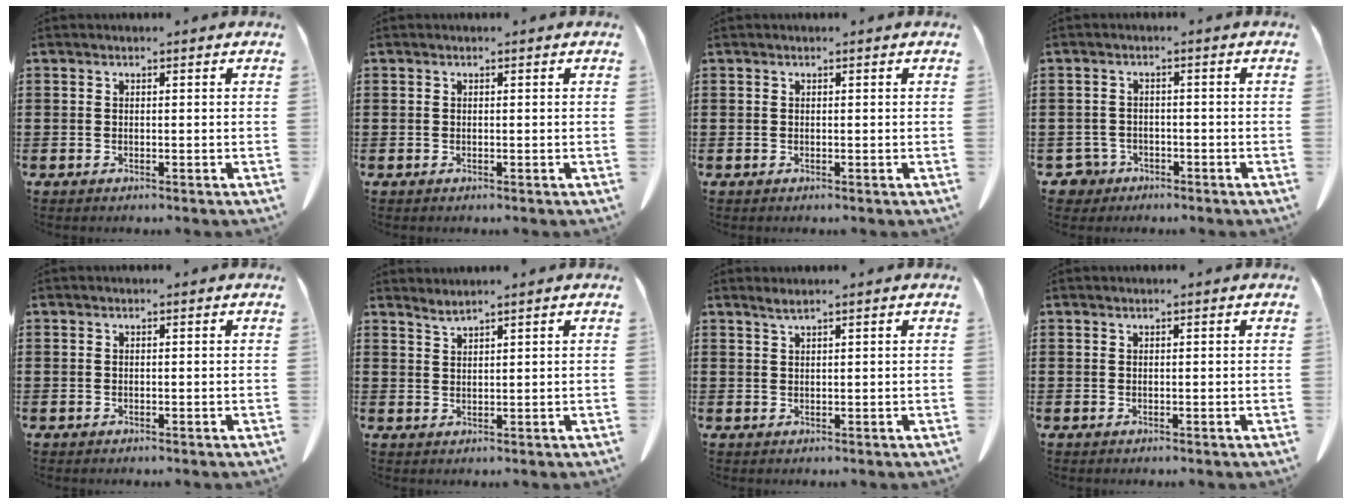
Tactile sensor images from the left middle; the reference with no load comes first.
{"total": 0.0}
{"total": 0.0}
{"total": 2.7, "force": [-2.2, 1.6, 0.4], "torque": [-0.028, -0.003, -0.052]}
{"total": 0.0}
{"total": 1.5, "force": [1.4, -0.3, 0.2], "torque": [-0.009, -0.001, 0.028]}
{"total": 1.2, "force": [1.0, -0.1, 0.7], "torque": [-0.014, -0.001, 0.019]}
{"total": 0.0}